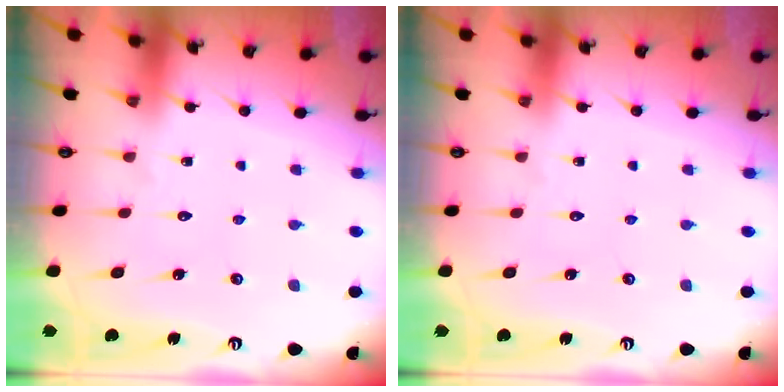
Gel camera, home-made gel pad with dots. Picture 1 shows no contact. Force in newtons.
{"total": 0.0}